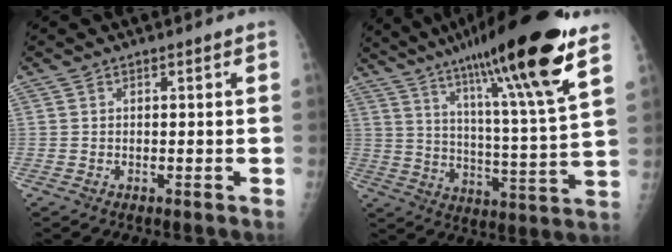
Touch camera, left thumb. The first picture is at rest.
{"total": 23.5, "force": [14.9, 1.4, 18.1], "torque": [-0.272, -0.054, 0.236]}